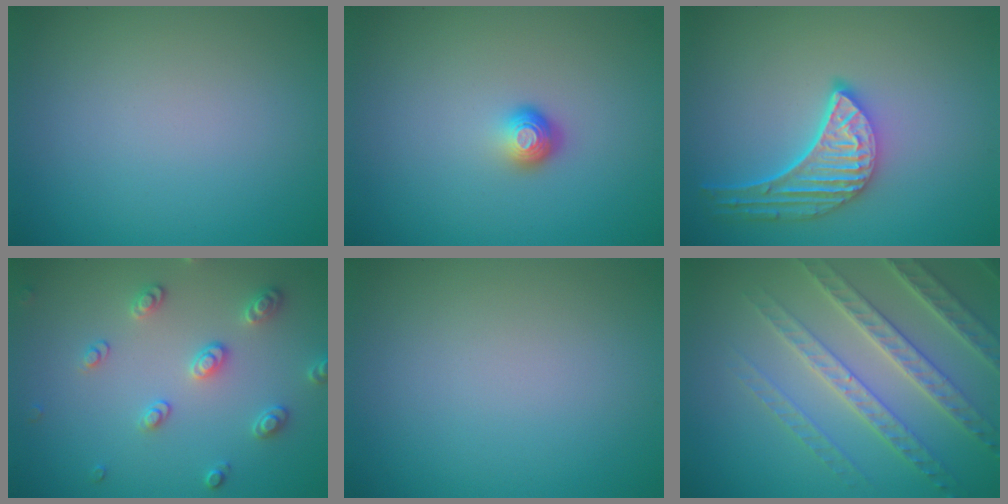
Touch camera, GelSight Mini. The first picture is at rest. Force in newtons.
{"total": 1.8, "press": 1.1, "slide": 1.4}
{"total": 5.2, "press": 4.1, "slide": 3.2}
{"total": 2.8, "press": 2.8, "slide": 0.2}
{"total": 0.0}
{"total": 6.1, "press": 4.9, "slide": 3.5}